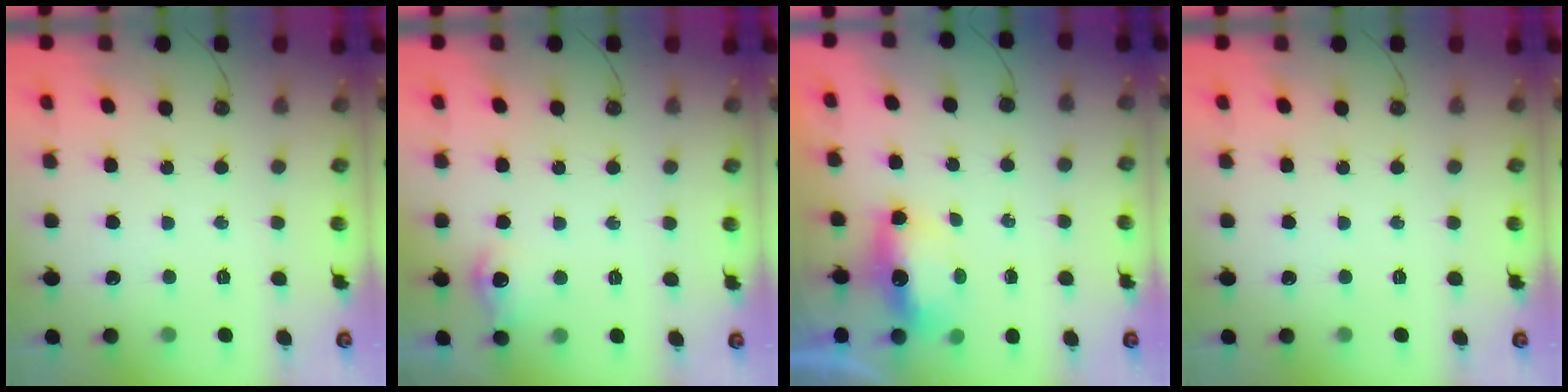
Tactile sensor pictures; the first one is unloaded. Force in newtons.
{"total": 8.3, "press": 8.3, "slide": 0.9}
{"total": 6.2, "press": 6.2, "slide": 0.2}
{"total": 0.0}